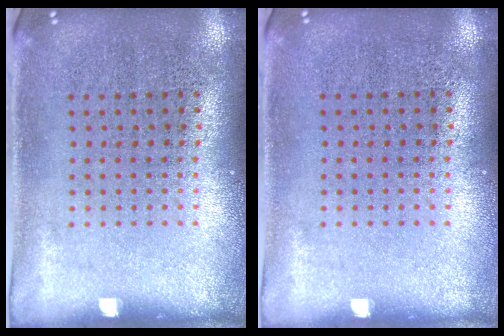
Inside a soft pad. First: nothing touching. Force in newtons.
{"total": 0.0}